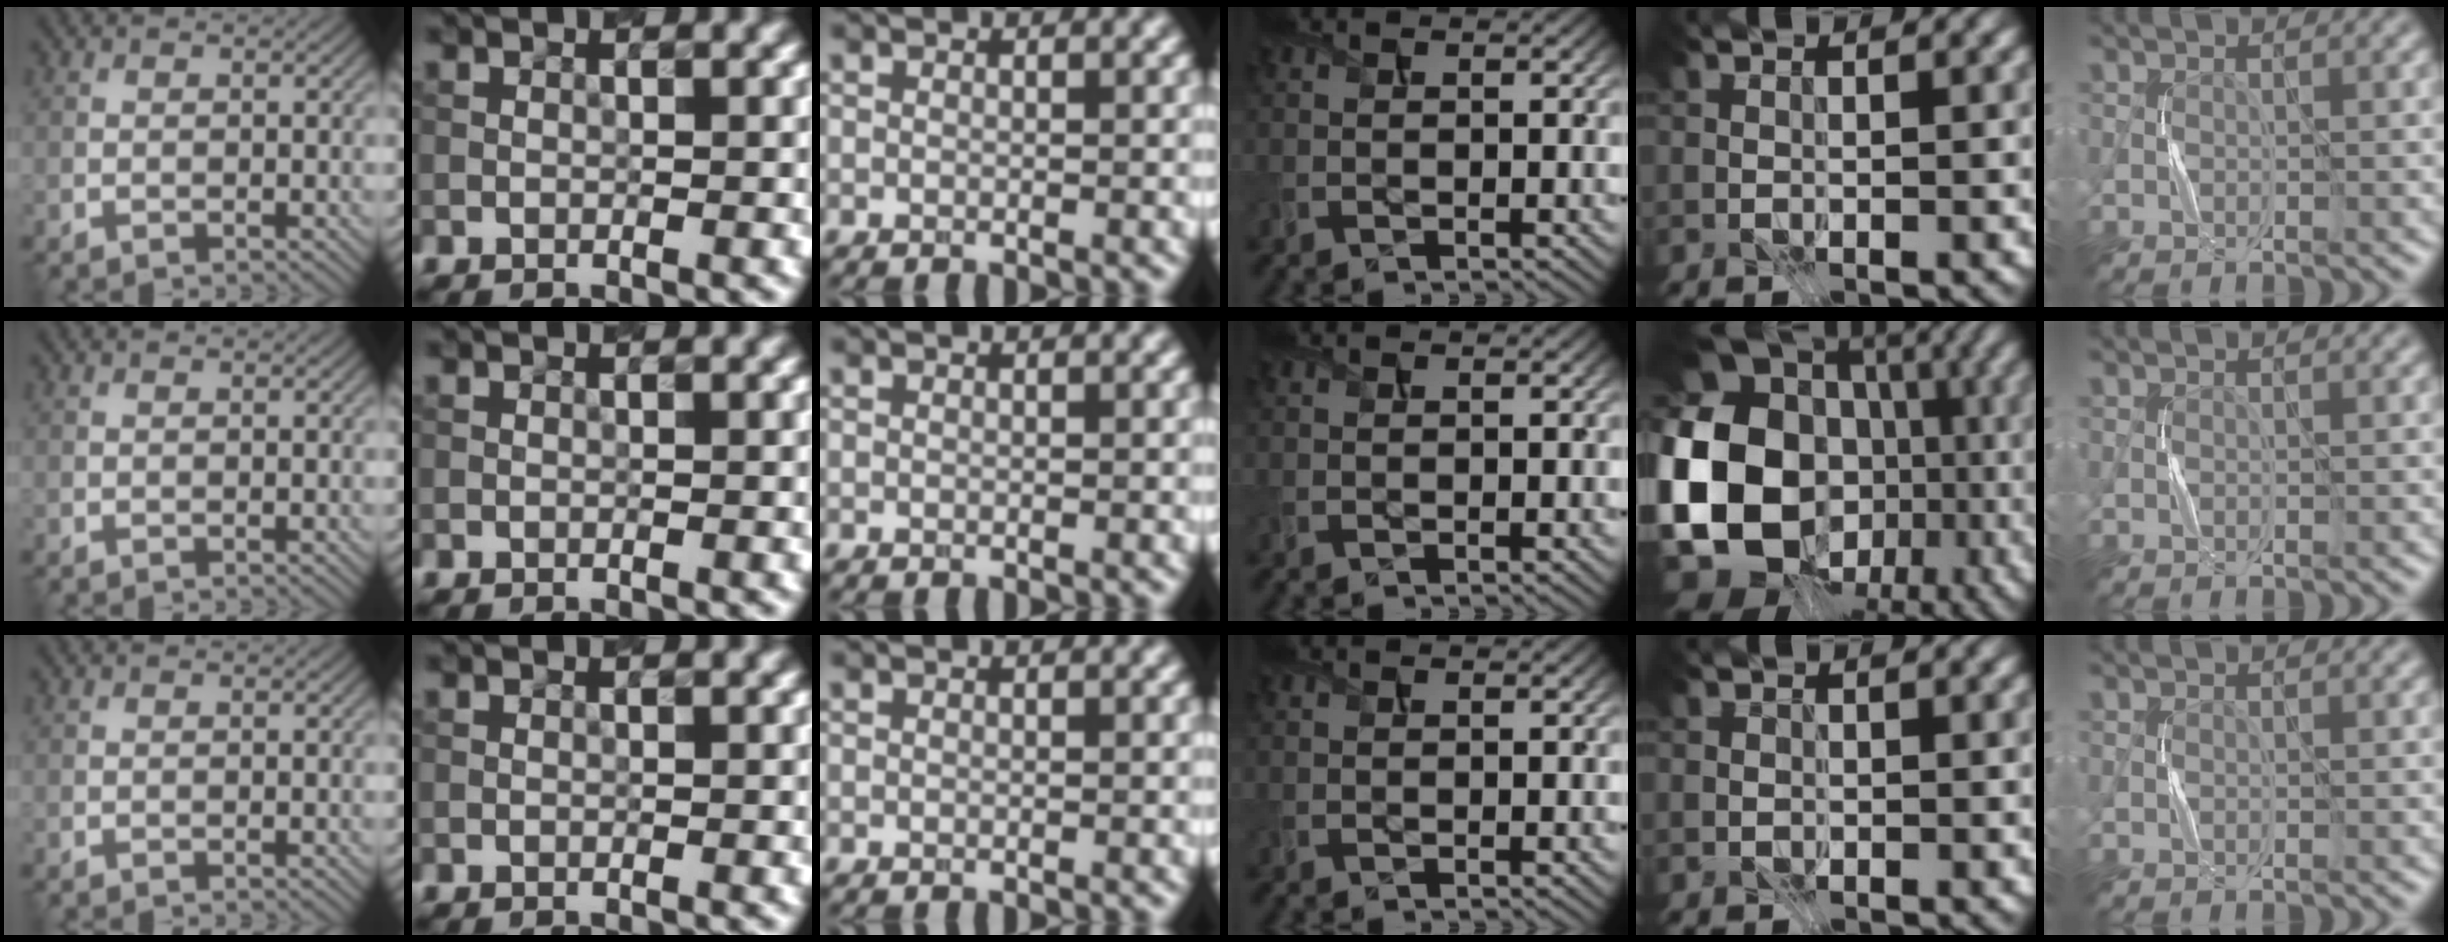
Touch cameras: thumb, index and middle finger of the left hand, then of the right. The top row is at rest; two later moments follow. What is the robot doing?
{"motion": "press", "object": "sticker"}